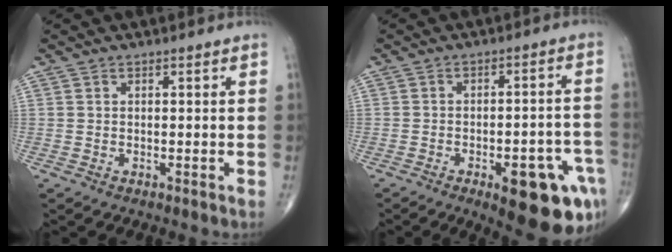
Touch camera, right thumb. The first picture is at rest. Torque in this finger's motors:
{"motor_torque": [1.94, 1.73, 0.79, -0.98, 0.30]}